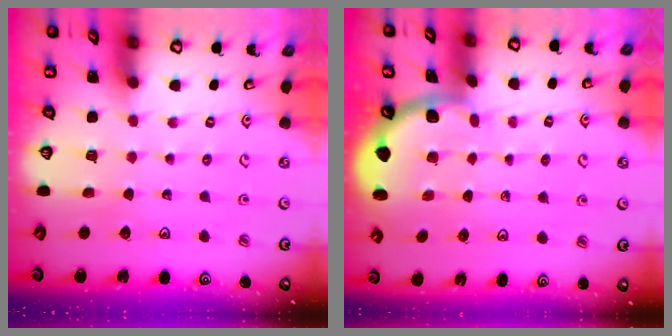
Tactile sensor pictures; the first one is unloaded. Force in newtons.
{"total": 1.9, "press": 1.9, "slide": 0.0}